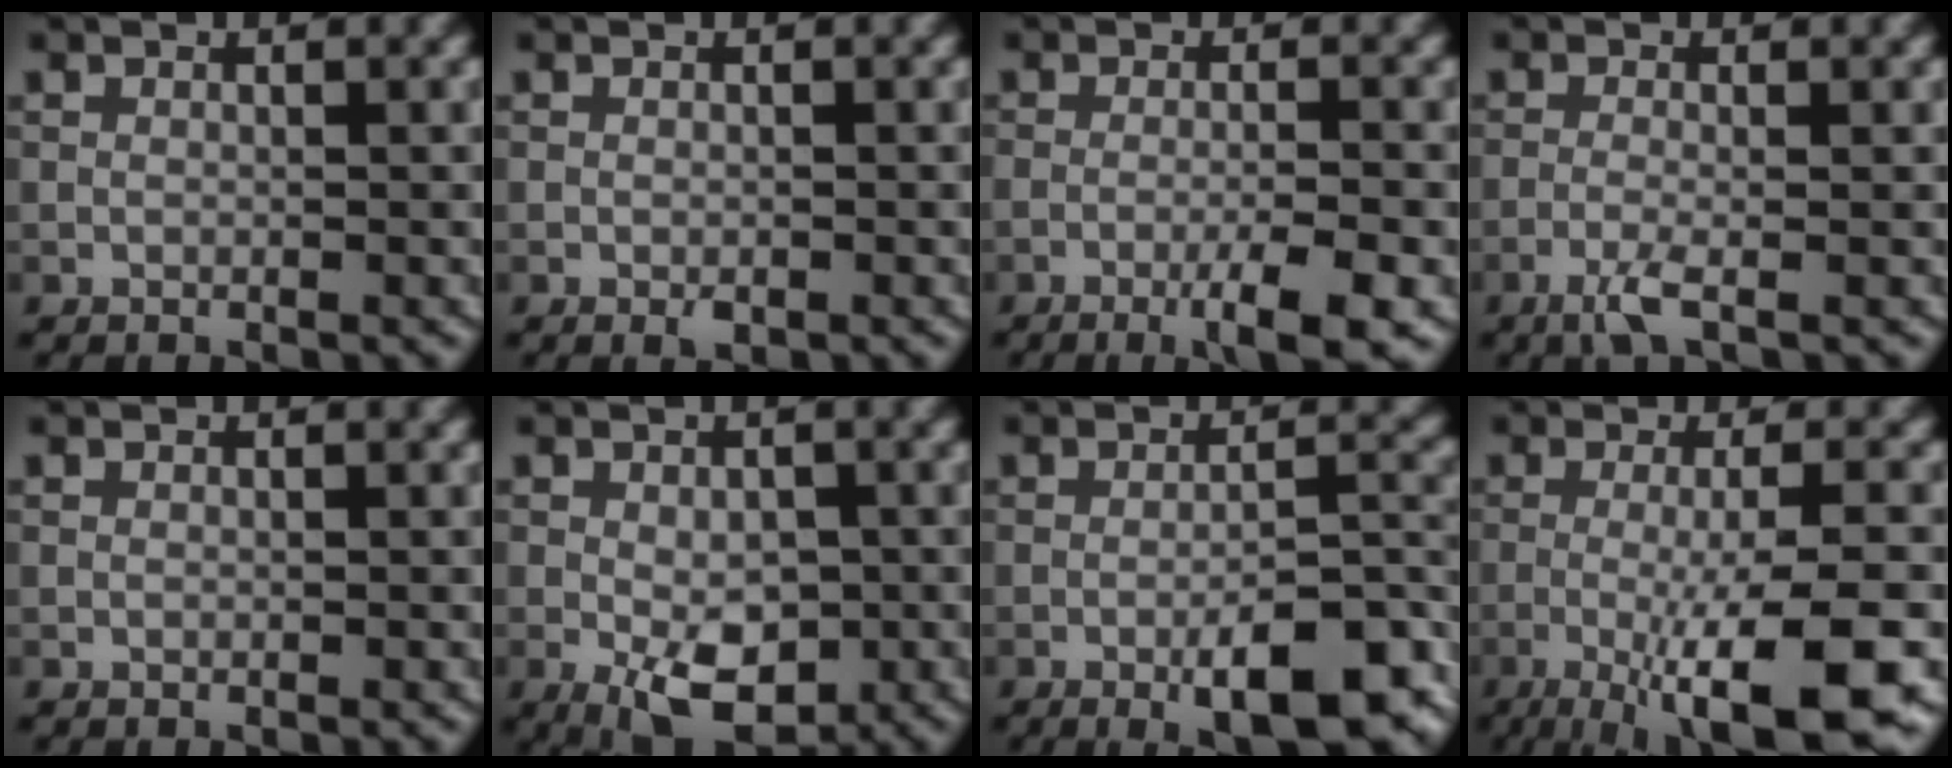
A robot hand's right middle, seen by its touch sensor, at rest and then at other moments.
{"total": 0.8, "force": [-0.4, 0.3, 0.6], "torque": [-0.009, -0.001, -0.005]}
{"total": 4.5, "force": [-2.2, 0.8, 3.9], "torque": [-0.061, -0.001, -0.039]}
{"total": 2.4, "force": [-1.2, 0.5, 2.0], "torque": [-0.039, 0.001, -0.034]}
{"total": 0.0}
{"total": 5.9, "force": [-1.9, 3.2, 4.6], "torque": [-0.079, -0.012, -0.029]}
{"total": 8.6, "force": [-4.2, 2.3, 7.1], "torque": [-0.106, 0.002, -0.060]}
{"total": 10.3, "force": [-3.9, 2.1, 9.3], "torque": [-0.127, -0.006, -0.063]}